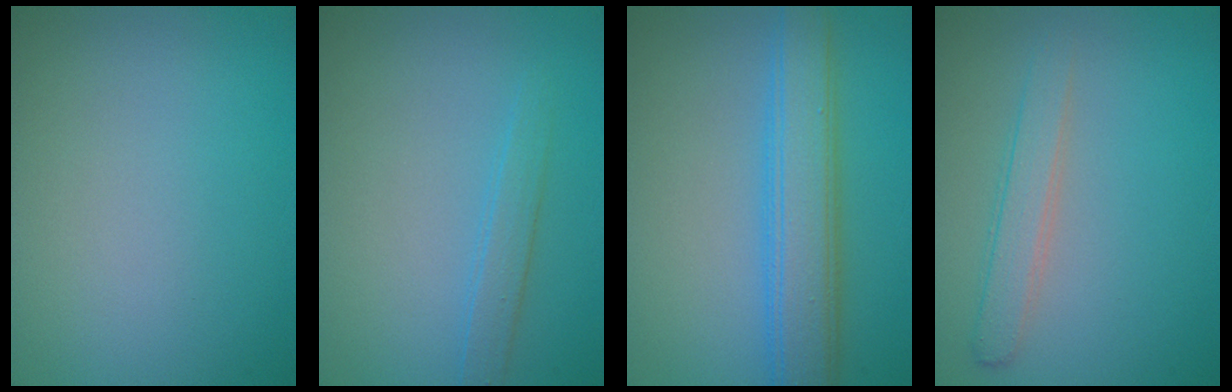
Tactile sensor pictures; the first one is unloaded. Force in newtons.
{"total": 1.7, "press": 1.7, "slide": 0.1}
{"total": 5.2, "press": 5.2, "slide": 0.1}
{"total": 2.2, "press": 2.2, "slide": 0.1}